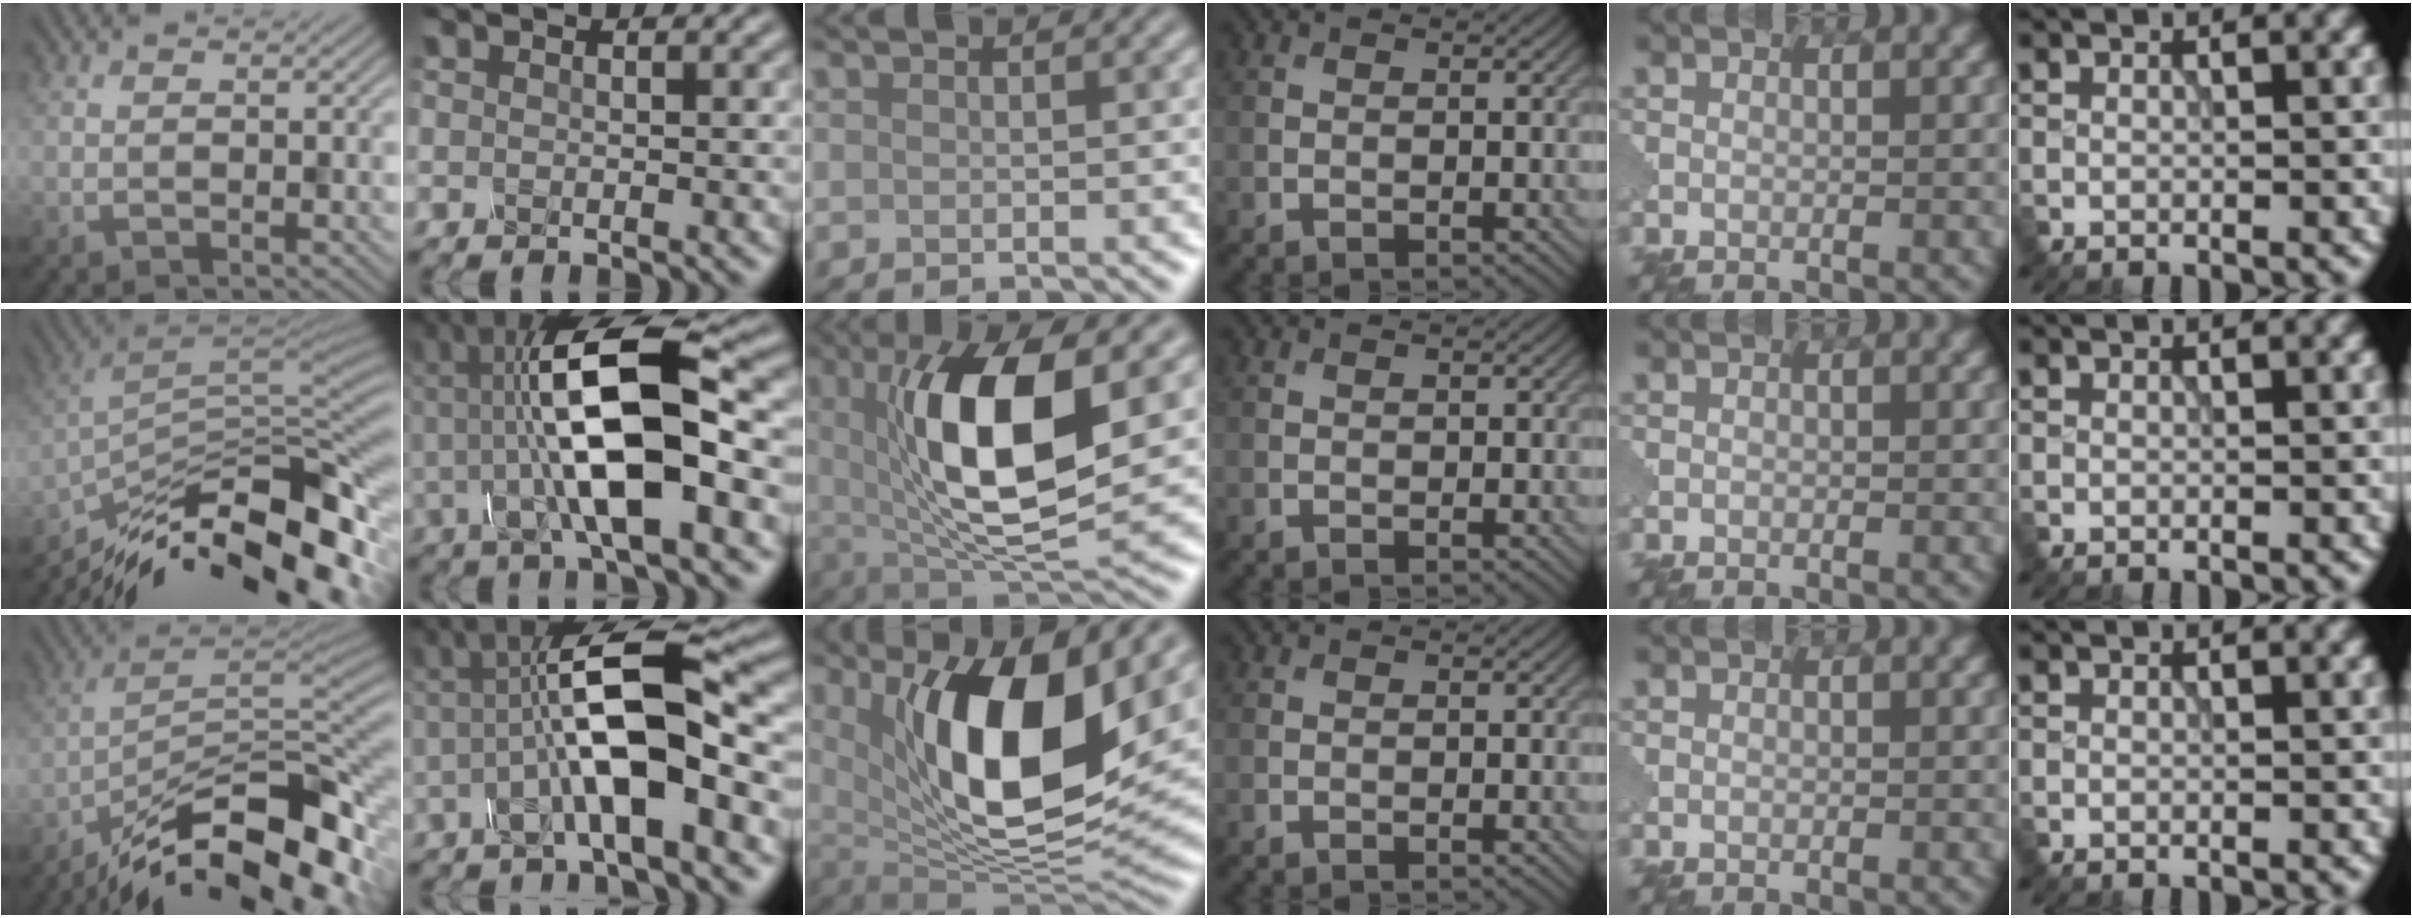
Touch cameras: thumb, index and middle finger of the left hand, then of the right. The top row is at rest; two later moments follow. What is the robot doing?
{"motion": "assemble", "object": "glue stick"}